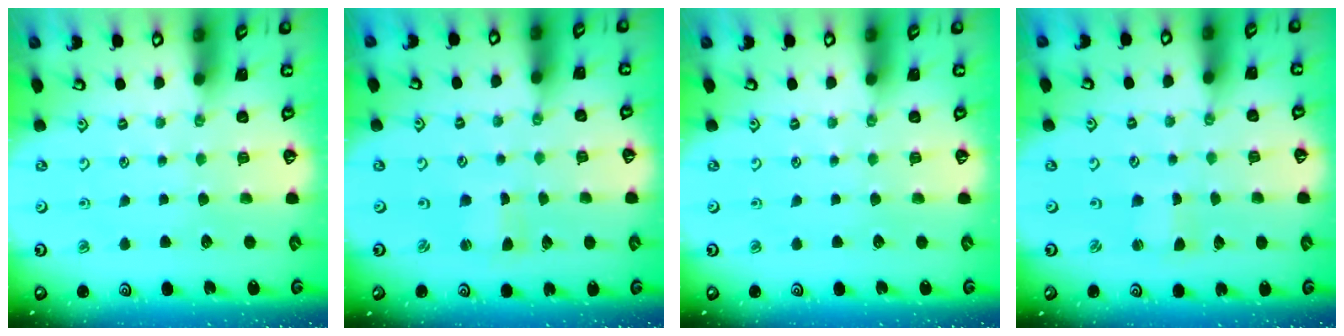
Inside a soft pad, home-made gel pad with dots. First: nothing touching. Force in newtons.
{"total": 1.3, "press": 1.3, "slide": 0.1}
{"total": 0.0}
{"total": 0.8, "press": 0.8, "slide": 0.0}